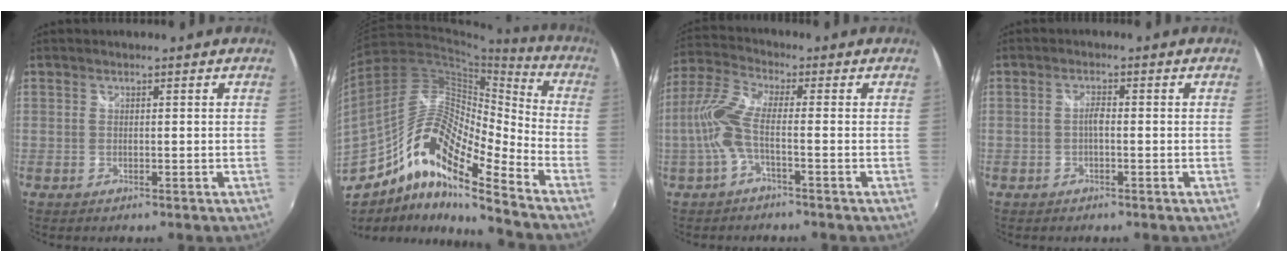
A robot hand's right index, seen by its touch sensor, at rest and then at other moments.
{"total": 16.7, "force": [-9.2, 3.8, 13.4], "torque": [-0.240, 0.006, -0.190]}
{"total": 7.7, "force": [-1.9, 1.3, 7.3], "torque": [-0.175, 0.006, -0.040]}
{"total": 1.6, "force": [-0.5, 0.5, 1.4], "torque": [-0.028, 0.005, -0.011]}